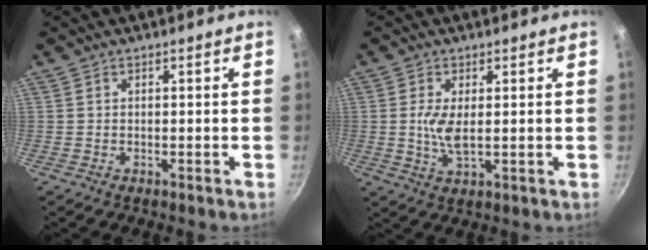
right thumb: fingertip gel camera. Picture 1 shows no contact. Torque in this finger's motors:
{"motor_torque": [0.11, 1.41, 0.51, -0.33, 0.05]}